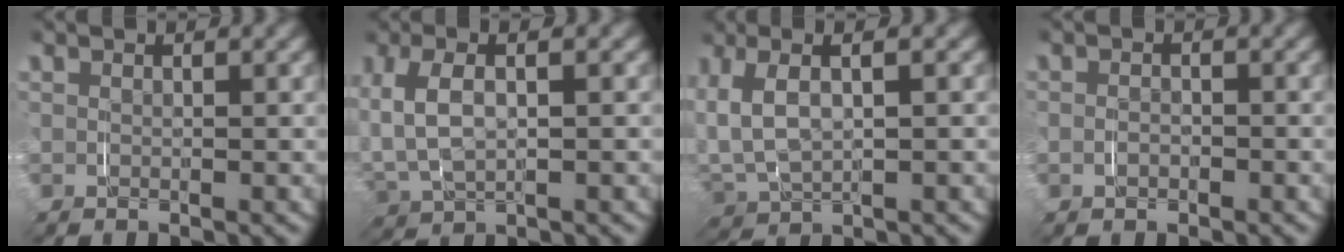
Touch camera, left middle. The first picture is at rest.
{"total": 1.2, "force": [0.6, 0.6, 0.8], "torque": [-0.025, -0.001, 0.012]}
{"total": 3.2, "force": [0.9, 2.2, 2.0], "torque": [-0.048, -0.004, 0.014]}
{"total": 1.1, "force": [-0.6, 0.8, -0.5], "torque": [-0.001, -0.006, -0.010]}